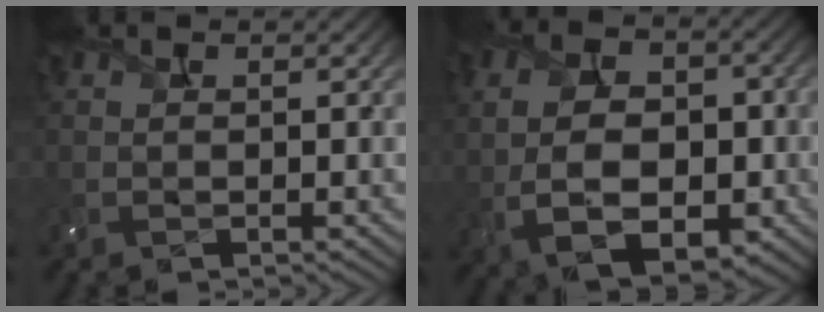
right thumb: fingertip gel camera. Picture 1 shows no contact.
{"total": 10.8, "force": [-1.0, 7.0, 8.2], "torque": [-0.158, -0.002, -0.017]}